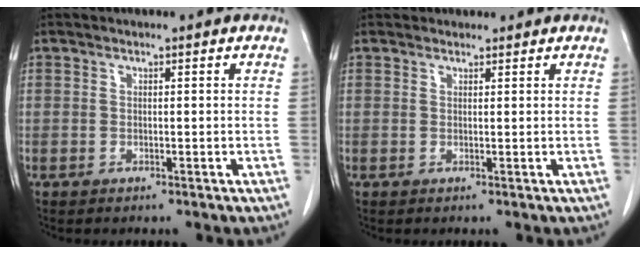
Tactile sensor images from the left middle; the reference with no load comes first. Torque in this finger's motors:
{"motor_torque": [0.44, -0.36, -0.11, -0.01]}